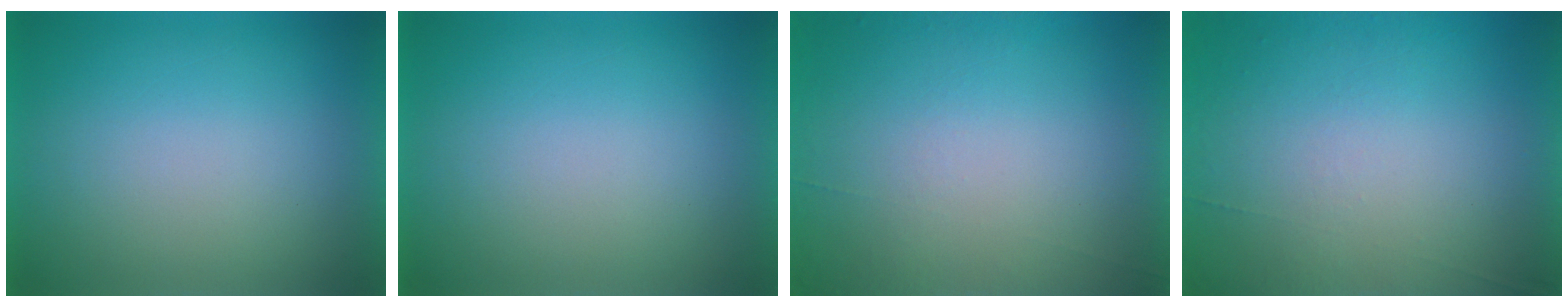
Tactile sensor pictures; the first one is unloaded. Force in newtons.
{"total": 0.0}
{"total": 4.5}
{"total": 6.8}